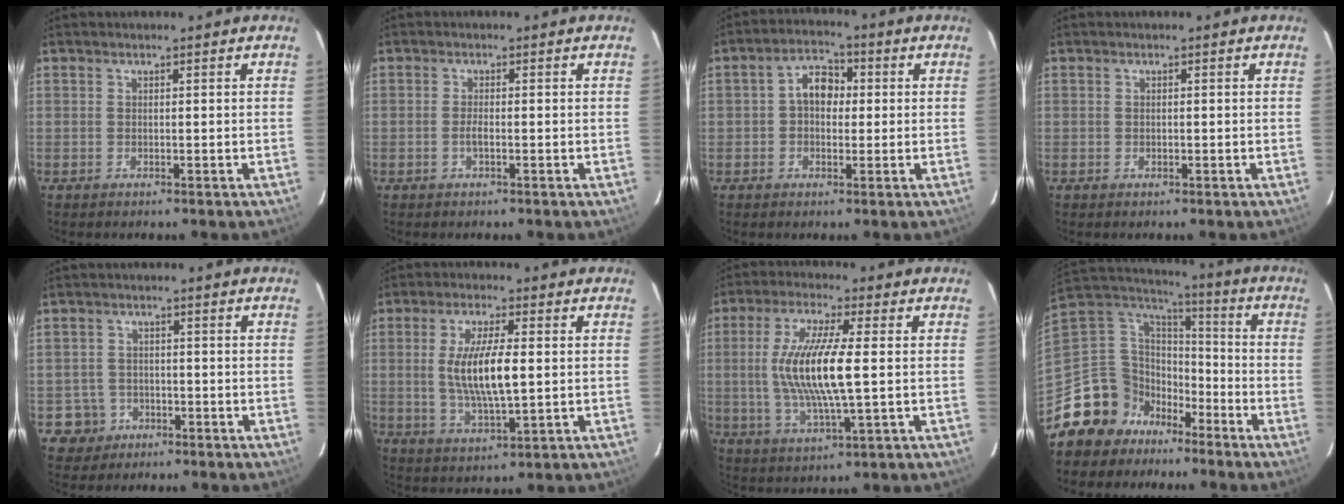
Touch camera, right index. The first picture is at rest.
{"total": 1.5, "force": [-0.5, 0.3, 1.3], "torque": [-0.027, 0.000, -0.010]}
{"total": 5.7, "force": [0.3, 4.1, 3.9], "torque": [-0.071, 0.023, 0.002]}
{"total": 0.6, "force": [-0.1, 0.5, 0.2], "torque": [-0.002, 0.001, -0.001]}
{"total": 4.9, "force": [-2.1, 4.4, -0.1], "torque": [-0.009, 0.023, -0.035]}
{"total": 10.2, "force": [0.5, 2.6, 9.9], "torque": [-0.190, -0.005, 0.014]}
{"total": 13.8, "force": [0.3, 2.5, 13.6], "torque": [-0.267, -0.004, 0.007]}
{"total": 14.9, "force": [-10.4, 10.2, 2.9], "torque": [-0.091, 0.042, -0.184]}